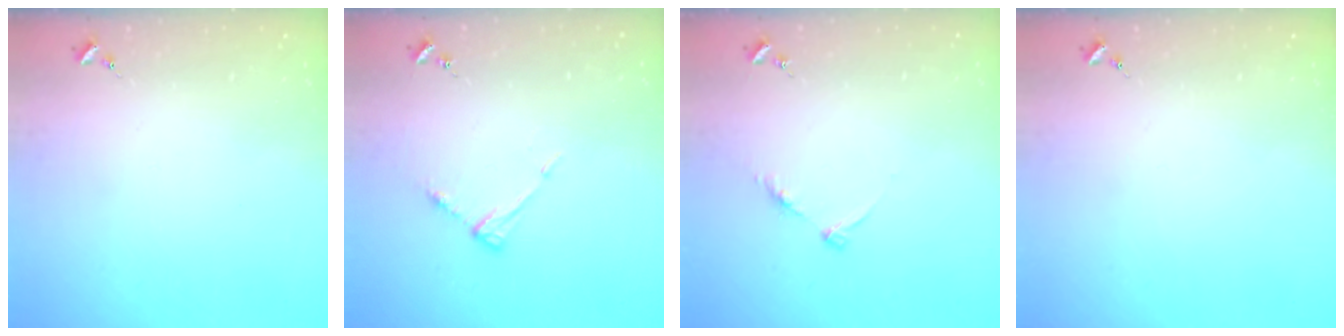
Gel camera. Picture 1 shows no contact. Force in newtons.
{"total": 6.4, "press": 6.4, "slide": 0.4}
{"total": 6.2, "press": 6.2, "slide": 0.7}
{"total": 0.0}